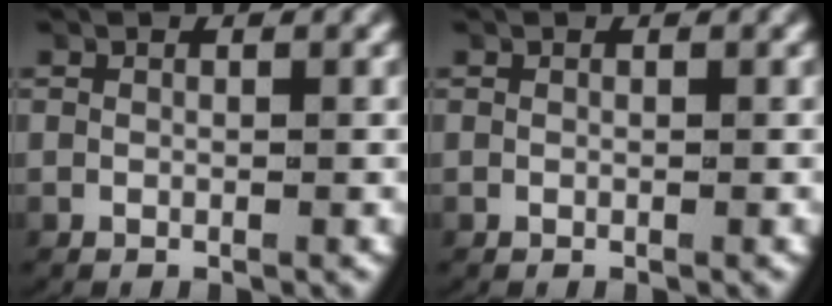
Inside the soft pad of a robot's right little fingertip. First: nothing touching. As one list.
[{"total": 0.0}]